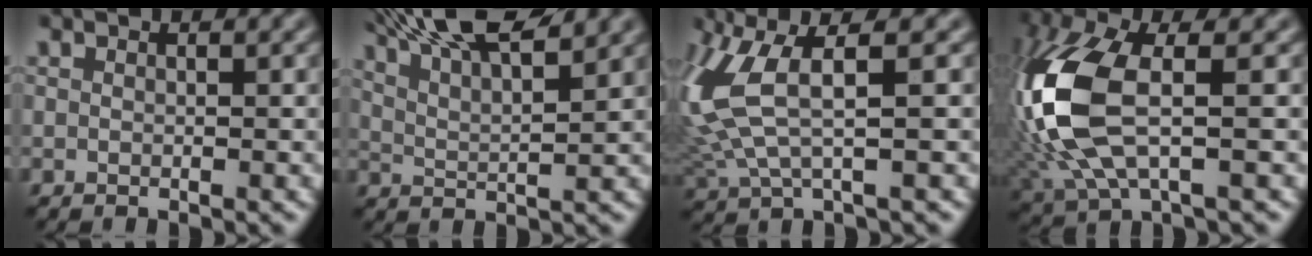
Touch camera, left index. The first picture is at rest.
{"total": 11.0, "force": [8.3, 2.9, 6.7], "torque": [-0.096, 0.029, 0.088]}
{"total": 7.1, "force": [1.8, 2.3, 6.4], "torque": [-0.172, 0.006, 0.038]}
{"total": 10.6, "force": [0.3, 4.8, 9.5], "torque": [-0.238, 0.000, 0.004]}